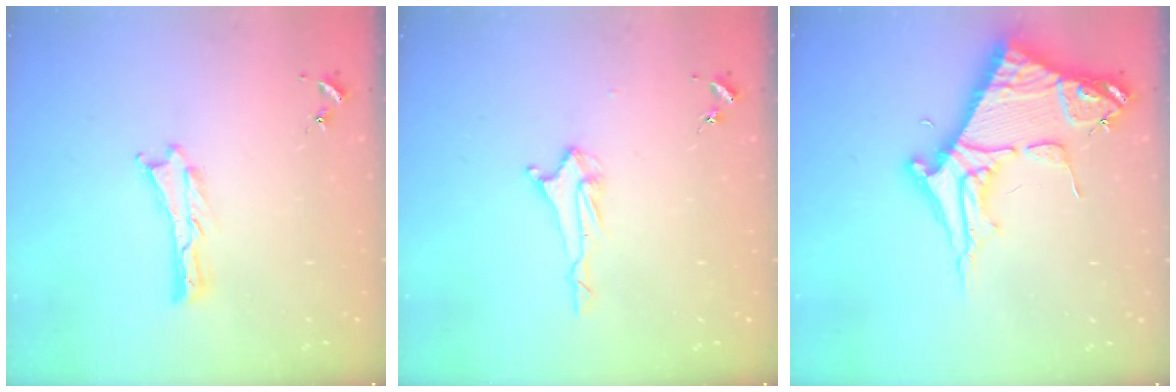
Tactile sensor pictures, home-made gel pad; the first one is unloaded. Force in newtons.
{"total": 2.1, "press": 2.0, "slide": 0.4}
{"total": 11.0, "press": 10.9, "slide": 1.1}